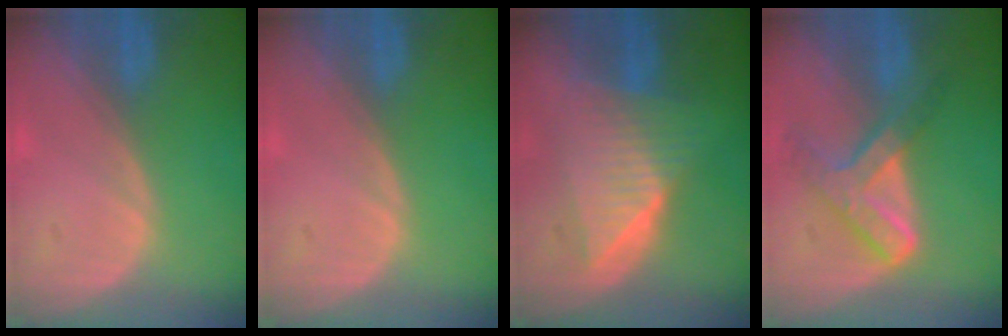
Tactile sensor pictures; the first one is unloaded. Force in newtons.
{"total": 0.0}
{"total": 7.7, "press": 7.7, "slide": 0.3}
{"total": 7.3, "press": 6.2, "slide": 3.8}